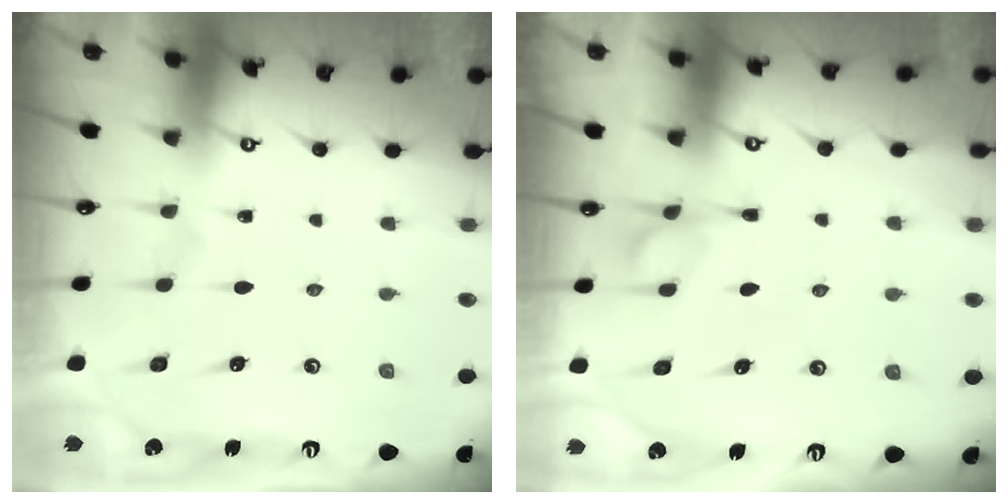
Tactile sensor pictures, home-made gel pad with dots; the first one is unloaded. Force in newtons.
{"total": 1.5, "press": 0.9, "slide": 1.2}